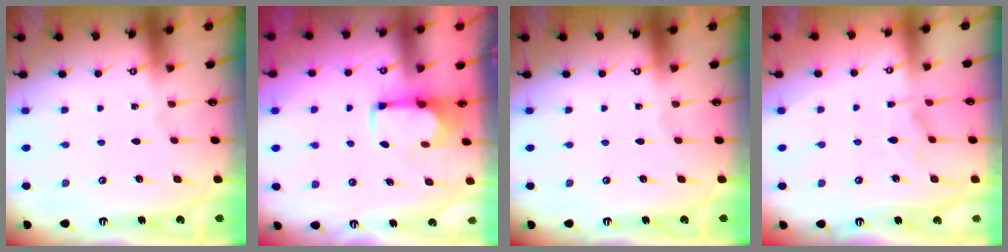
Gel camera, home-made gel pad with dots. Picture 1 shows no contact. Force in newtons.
{"total": 1.7, "press": 1.6, "slide": 0.6}
{"total": 0.0}
{"total": 2.5, "press": 2.3, "slide": 1.0}